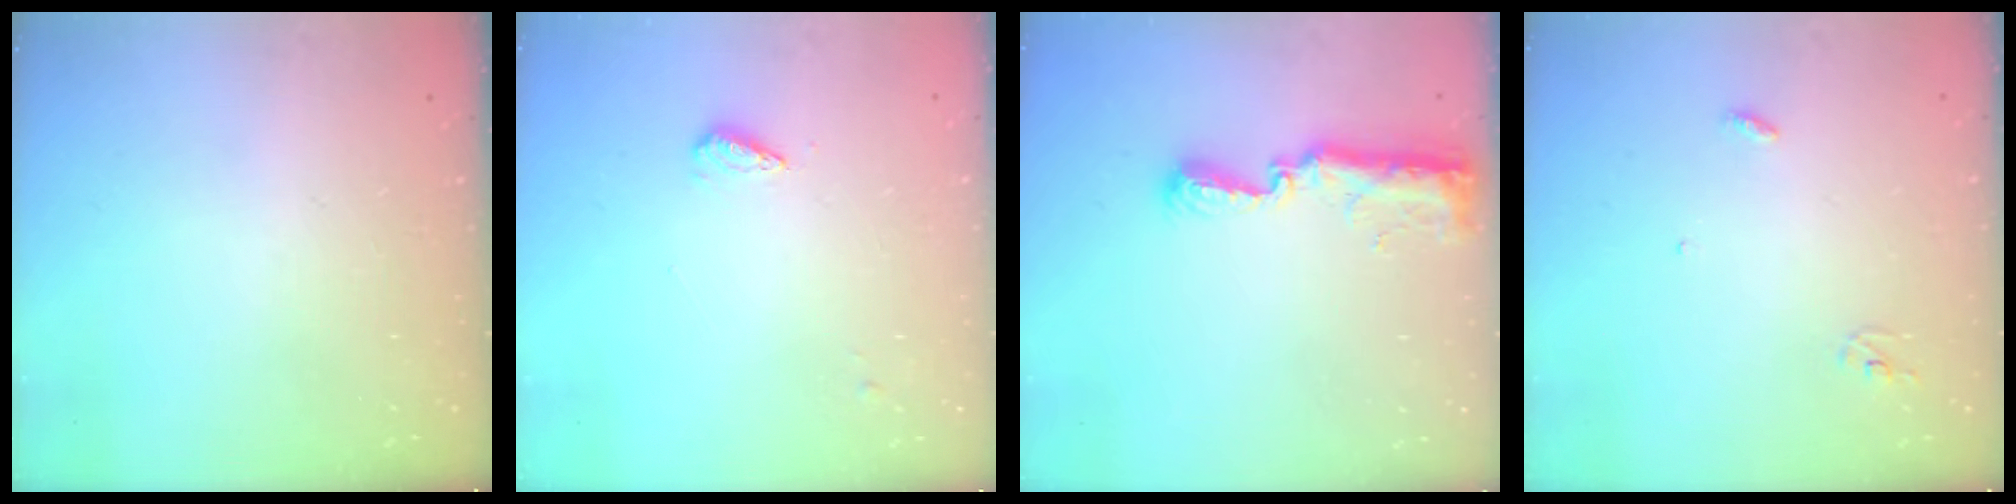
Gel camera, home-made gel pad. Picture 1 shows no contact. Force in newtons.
{"total": 3.9, "press": 3.8, "slide": 0.4}
{"total": 8.9, "press": 8.9, "slide": 0.8}
{"total": 2.9, "press": 2.9, "slide": 0.2}